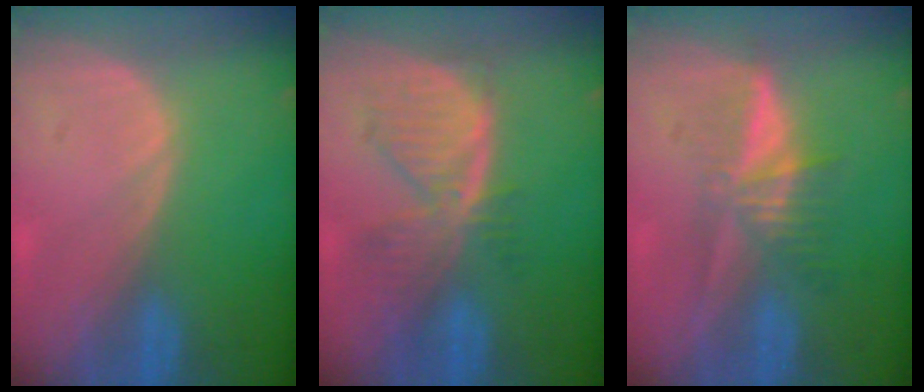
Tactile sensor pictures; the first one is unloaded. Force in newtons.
{"total": 7.8, "press": 6.8, "slide": 3.7}
{"total": 5.3, "press": 5.2, "slide": 1.1}